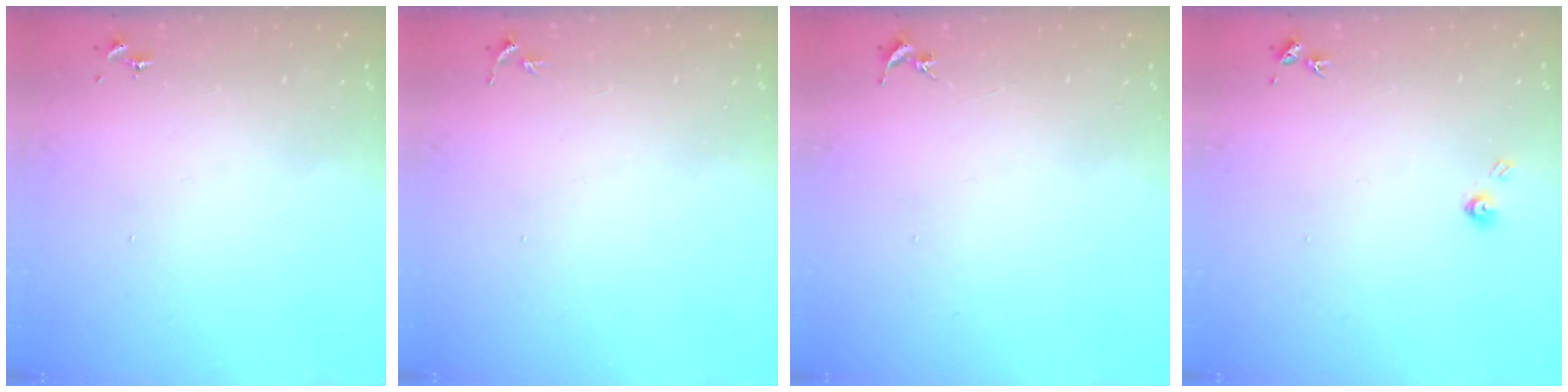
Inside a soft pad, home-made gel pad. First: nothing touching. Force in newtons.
{"total": 2.6, "press": 2.5, "slide": 0.3}
{"total": 0.0}
{"total": 3.7, "press": 3.7, "slide": 0.5}